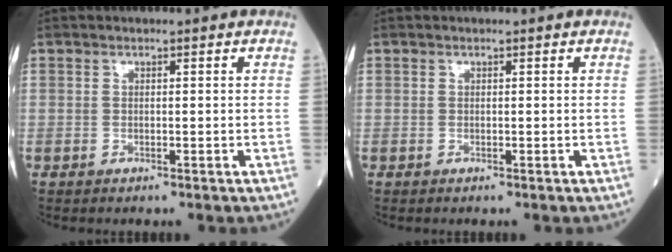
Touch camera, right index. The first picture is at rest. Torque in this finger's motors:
{"motor_torque": [0.01, 0.01, -0.04, -0.01]}